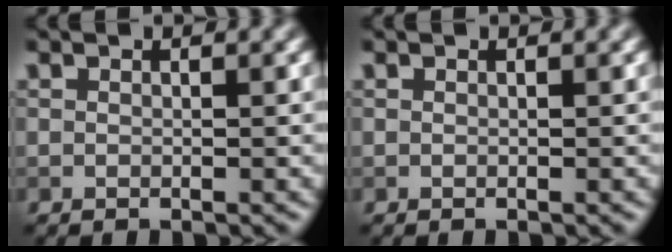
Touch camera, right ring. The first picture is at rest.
{"total": 0.0}